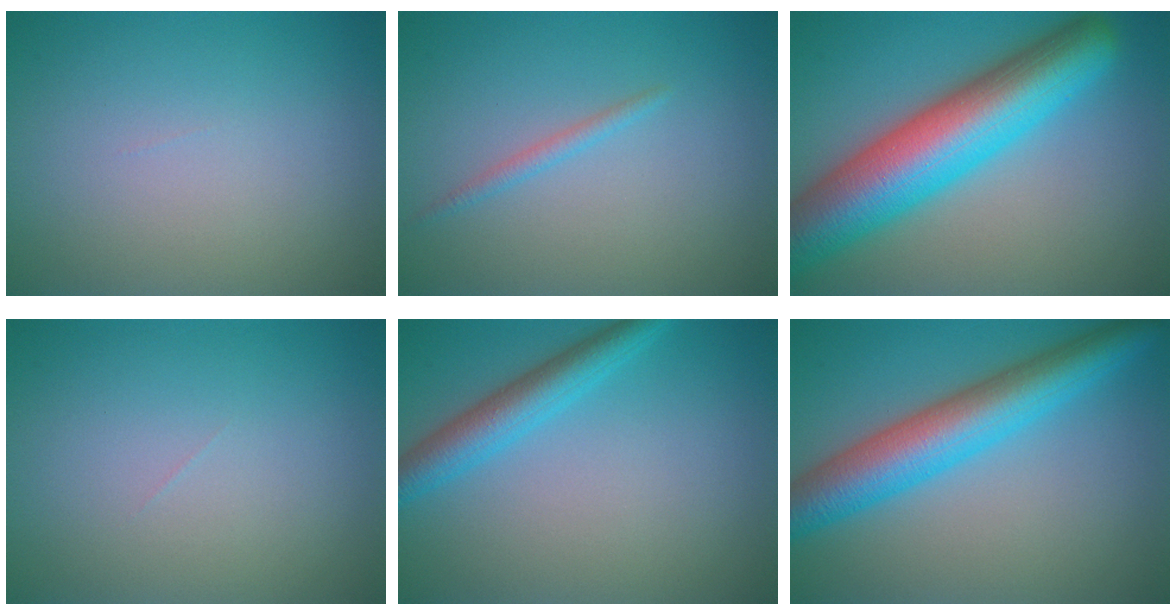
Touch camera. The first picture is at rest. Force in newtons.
{"total": 1.0, "press": 1.0, "slide": 0.1}
{"total": 11.8, "press": 11.8, "slide": 0.3}
{"total": 0.0}
{"total": 3.8, "press": 3.8, "slide": 0.1}
{"total": 7.7, "press": 7.7, "slide": 0.2}